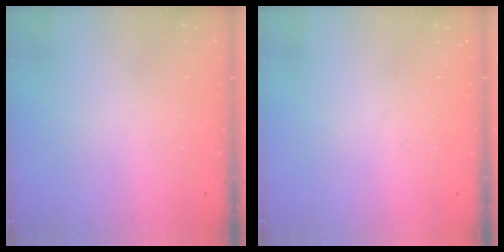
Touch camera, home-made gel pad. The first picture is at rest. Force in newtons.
{"total": 0.0}